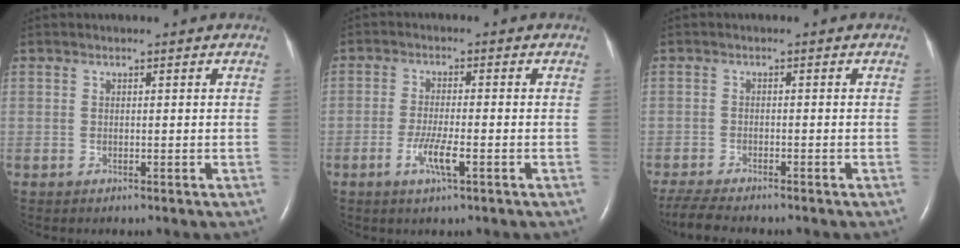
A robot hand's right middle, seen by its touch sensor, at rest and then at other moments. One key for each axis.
{"total": 4.4, "fx": -1.9, "fy": 0.3, "fz": 3.9, "tx": -0.081, "ty": -0.006, "tz": -0.035}
{"total": 6.9, "fx": -6.1, "fy": 0.9, "fz": 3.2, "tx": -0.060, "ty": -0.018, "tz": -0.101}